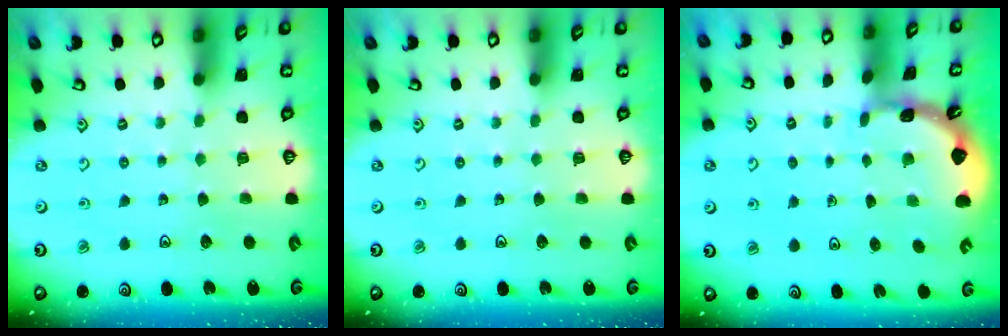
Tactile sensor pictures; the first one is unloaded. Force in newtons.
{"total": 0.0}
{"total": 1.6, "press": 1.6, "slide": 0.2}